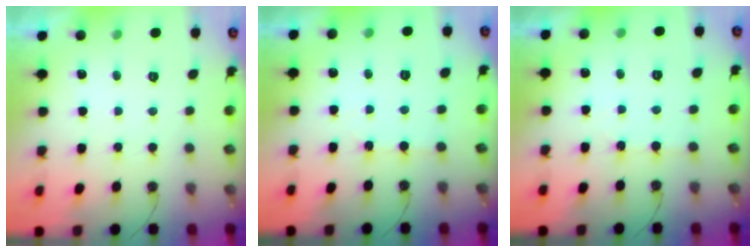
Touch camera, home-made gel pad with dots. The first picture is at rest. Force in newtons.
{"total": 1.8, "press": 1.8, "slide": 0.4}
{"total": 2.2, "press": 2.2, "slide": 0.4}